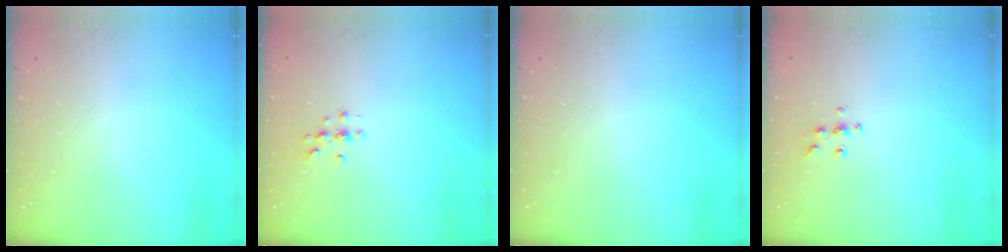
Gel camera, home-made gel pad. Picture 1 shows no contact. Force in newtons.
{"total": 4.2, "press": 4.2, "slide": 0.5}
{"total": 0.0}
{"total": 5.6, "press": 5.6, "slide": 0.4}